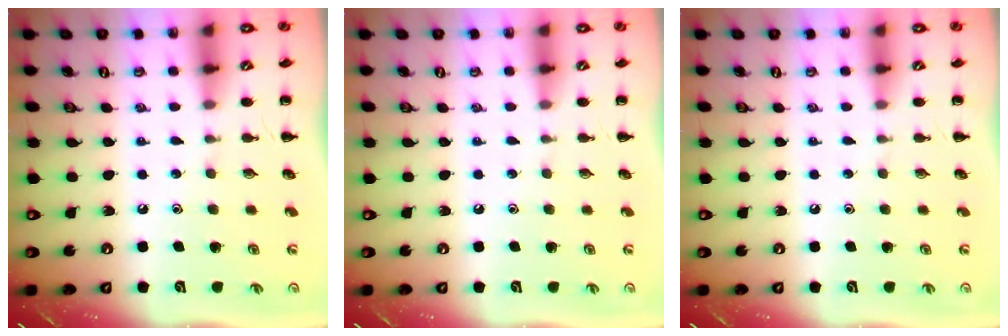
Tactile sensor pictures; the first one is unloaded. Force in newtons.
{"total": 0.0}
{"total": 0.0}